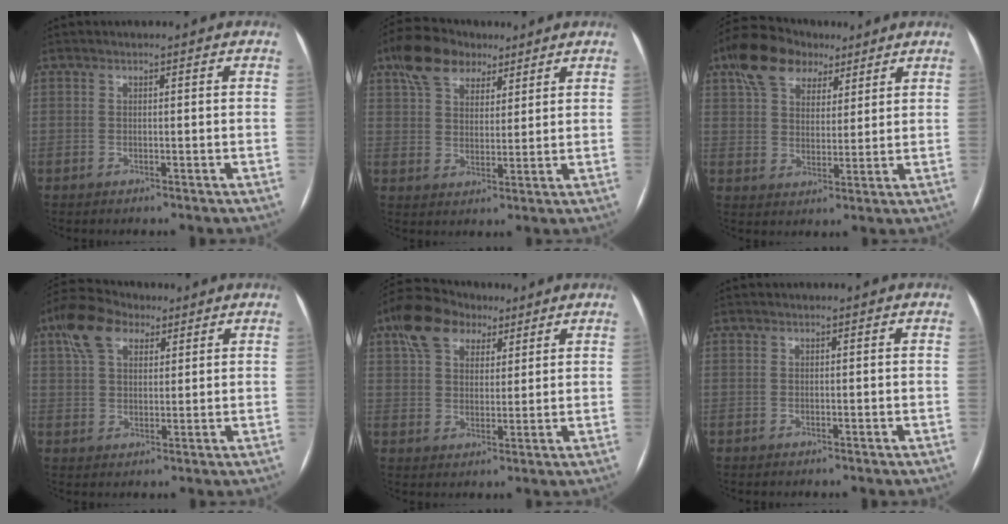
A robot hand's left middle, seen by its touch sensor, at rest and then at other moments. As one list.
[{"total": 9.4, "force": [6.1, 5.5, 4.6], "torque": [-0.089, 0.031, 0.110]}, {"total": 10.8, "force": [6.7, 6.4, 5.5], "torque": [-0.107, 0.035, 0.117]}, {"total": 8.8, "force": [4.8, 5.1, 5.3], "torque": [-0.119, 0.035, 0.087]}, {"total": 9.9, "force": [5.8, 6.1, 5.2], "torque": [-0.107, 0.036, 0.102]}, {"total": 0.0}]